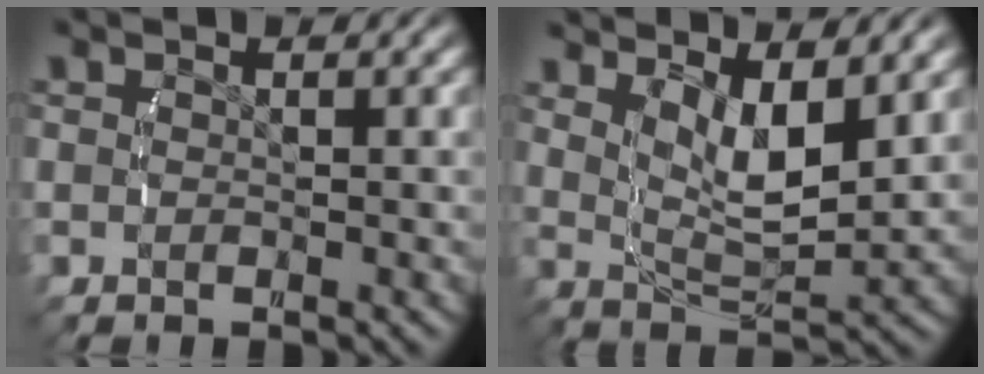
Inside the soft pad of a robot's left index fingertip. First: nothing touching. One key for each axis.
{"total": 5.3, "fx": 2.1, "fy": 1.5, "fz": 4.6, "tx": -0.078, "ty": -0.016, "tz": 0.044}